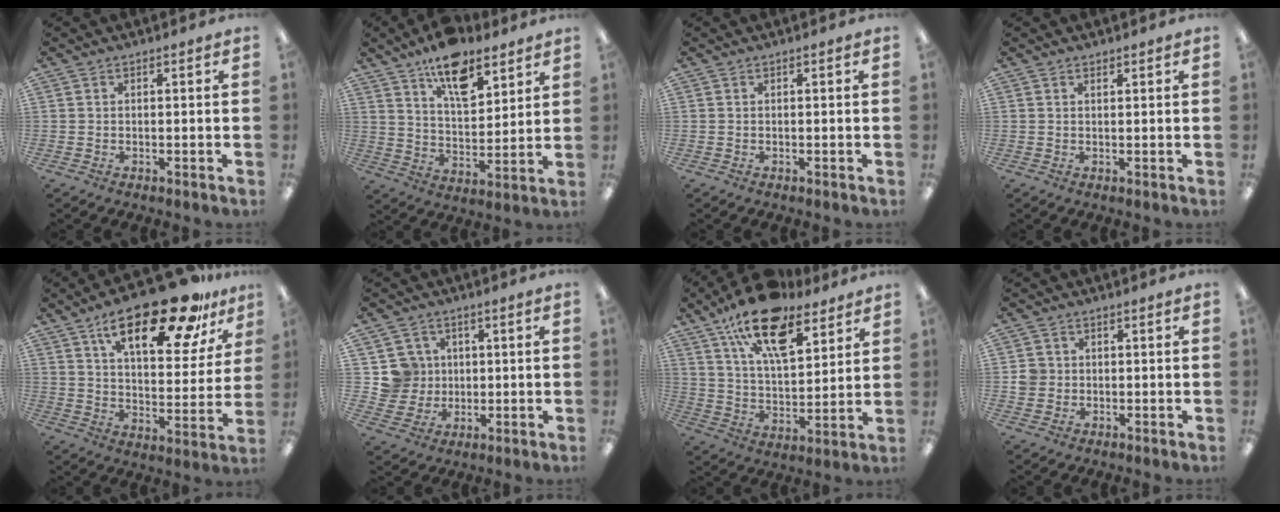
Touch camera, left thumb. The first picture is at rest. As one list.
[{"total": 13.6, "force": [9.7, 6.2, 7.1], "torque": [-0.109, -0.050, 0.172]}, {"total": 0.0}, {"total": 0.8, "force": [0.7, 0.3, 0.2], "torque": [-0.004, 0.000, 0.013]}, {"total": 23.1, "force": [15.1, 8.3, 15.4], "torque": [-0.230, -0.084, 0.245]}, {"total": 8.1, "force": [2.2, 7.8, 0.3], "torque": [-0.009, -0.002, 0.050]}, {"total": 19.1, "force": [12.8, 8.2, 11.5], "torque": [-0.192, -0.064, 0.223]}, {"total": 3.5, "force": [0.1, 3.4, 0.6], "torque": [-0.009, 0.004, -0.001]}]